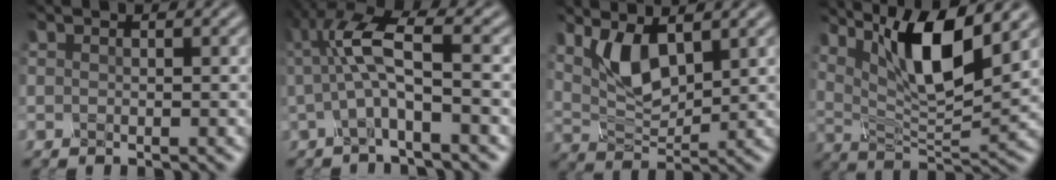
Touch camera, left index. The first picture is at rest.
{"total": 4.8, "force": [-0.3, 1.1, 4.7], "torque": [-0.098, 0.011, -0.009]}
{"total": 4.7, "force": [1.6, 2.2, 3.8], "torque": [-0.078, -0.011, 0.034]}
{"total": 10.5, "force": [5.0, 3.0, 8.7], "torque": [-0.144, -0.001, 0.091]}